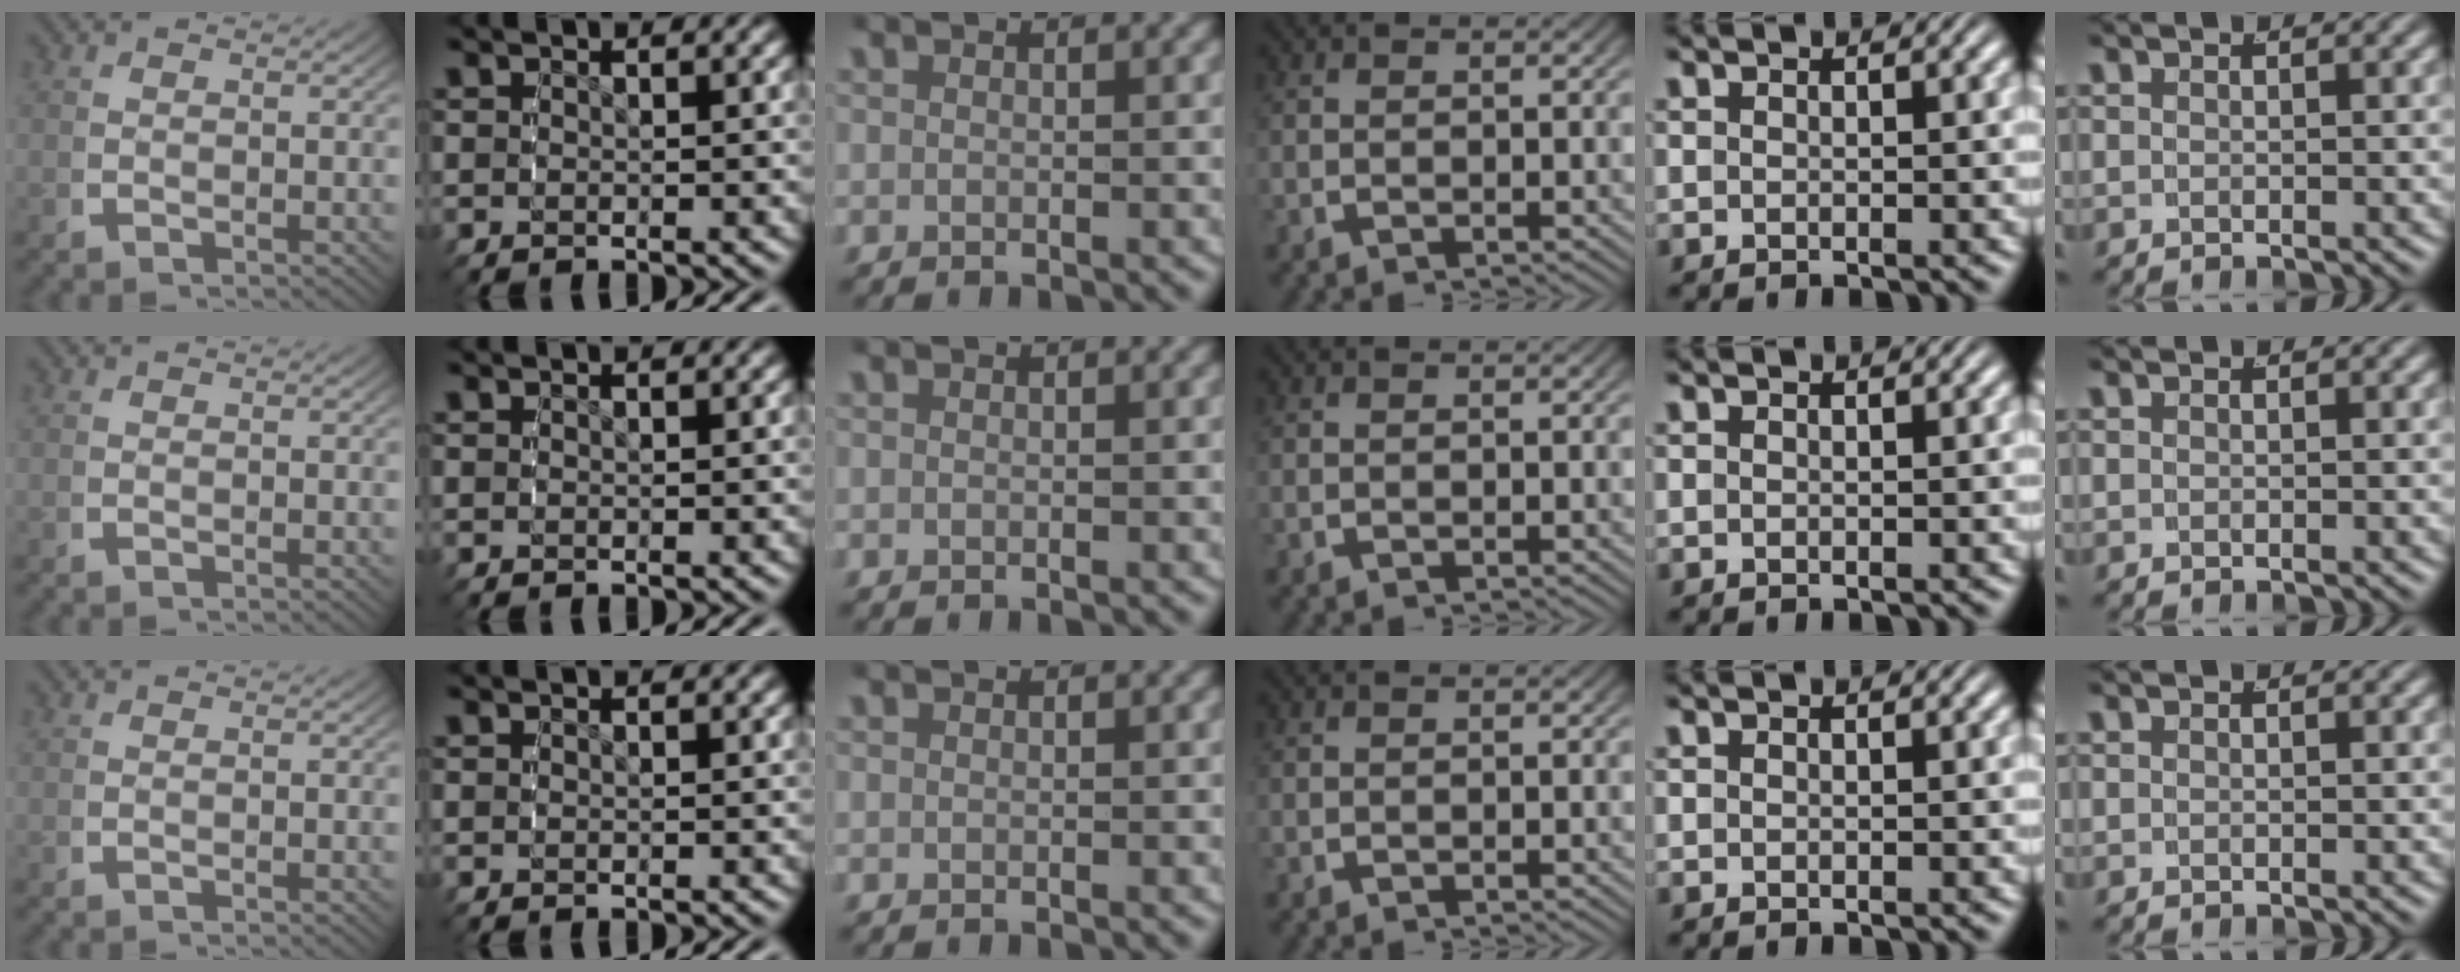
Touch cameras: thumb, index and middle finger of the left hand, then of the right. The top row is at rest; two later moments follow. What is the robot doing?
{"motion": "reach", "object": "string"}